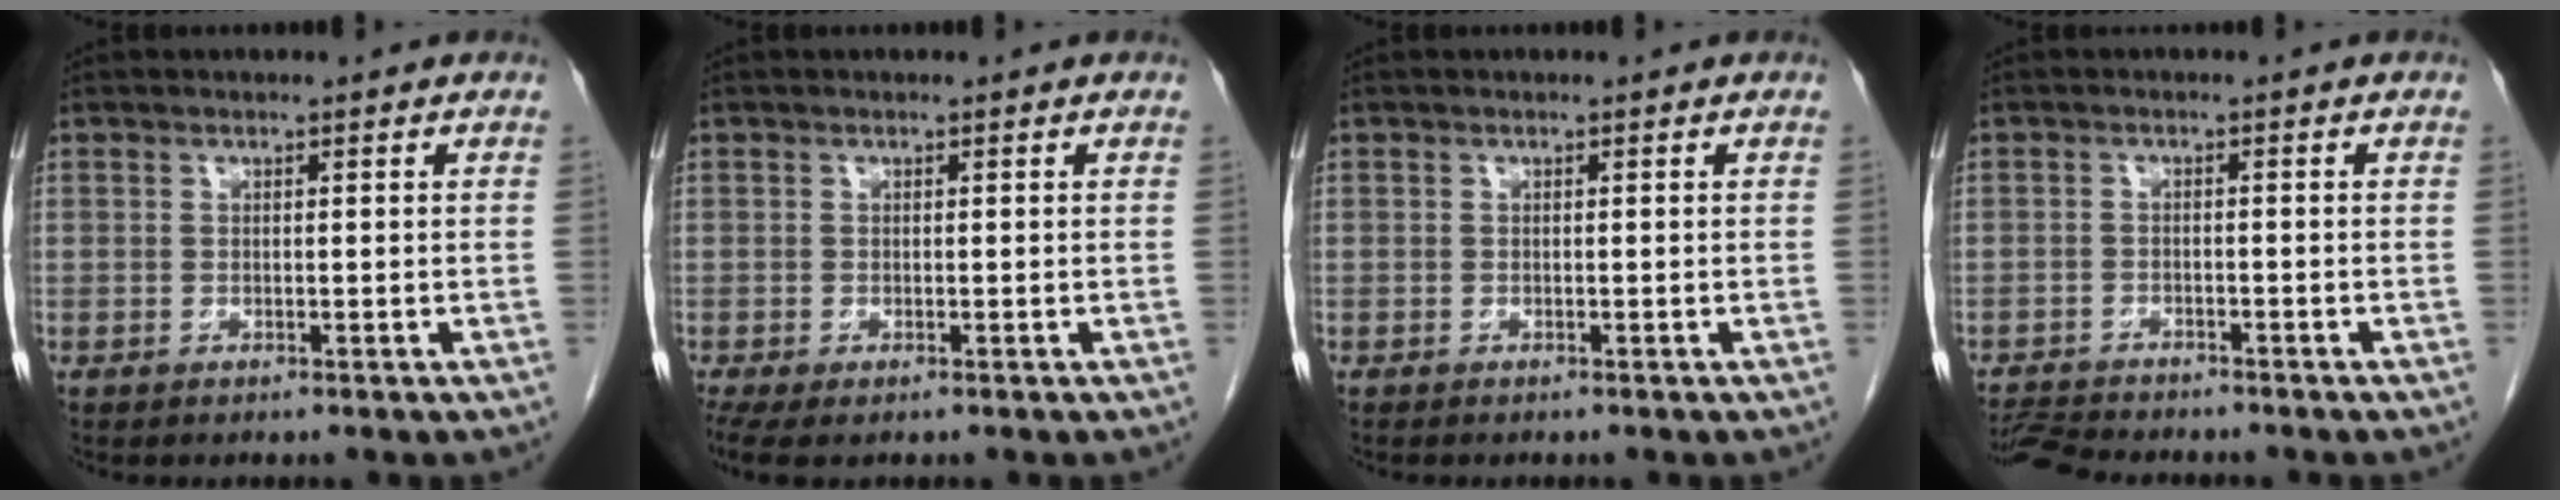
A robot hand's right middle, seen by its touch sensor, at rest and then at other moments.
{"total": 4.0, "force": [-2.5, 1.6, 2.7], "torque": [-0.052, -0.013, -0.041]}
{"total": 0.5, "force": [-0.4, 0.1, 0.2], "torque": [-0.002, -0.001, -0.004]}
{"total": 6.2, "force": [-5.9, 0.6, 1.6], "torque": [-0.024, -0.014, -0.096]}